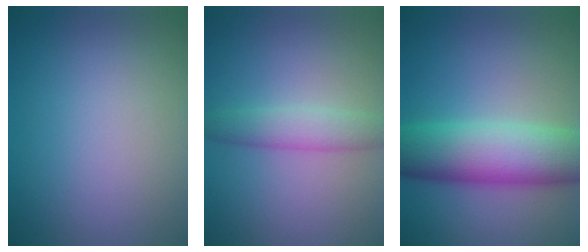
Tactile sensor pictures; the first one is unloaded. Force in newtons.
{"total": 2.9, "press": 2.9, "slide": 0.1}
{"total": 9.6, "press": 9.6, "slide": 0.3}